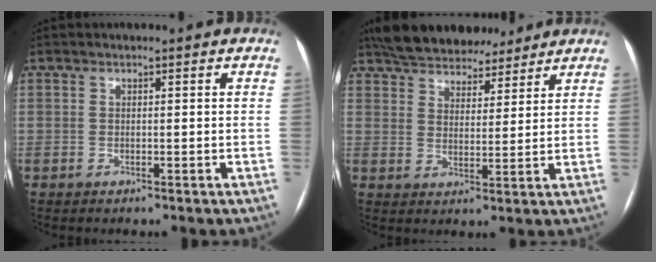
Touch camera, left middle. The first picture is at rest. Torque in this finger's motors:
{"motor_torque": [0.48, -0.64, 0.05, 0.01]}